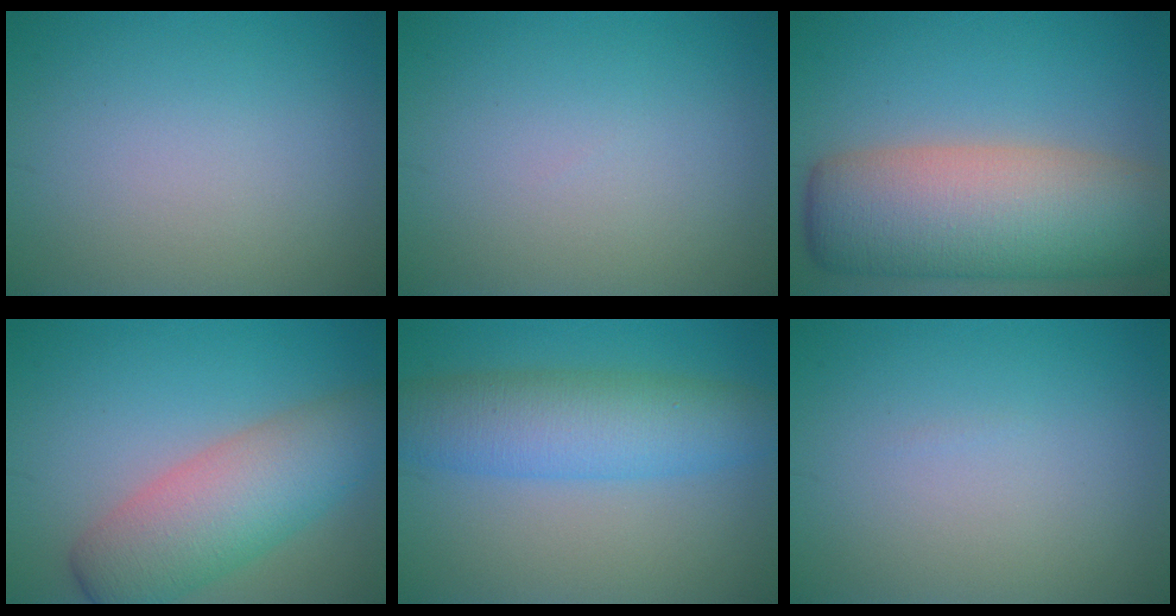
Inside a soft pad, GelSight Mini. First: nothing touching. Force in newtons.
{"total": 0.0}
{"total": 12.8, "press": 12.8, "slide": 0.9}
{"total": 7.6, "press": 7.6, "slide": 0.3}
{"total": 6.8, "press": 6.8, "slide": 0.1}
{"total": 0.0}